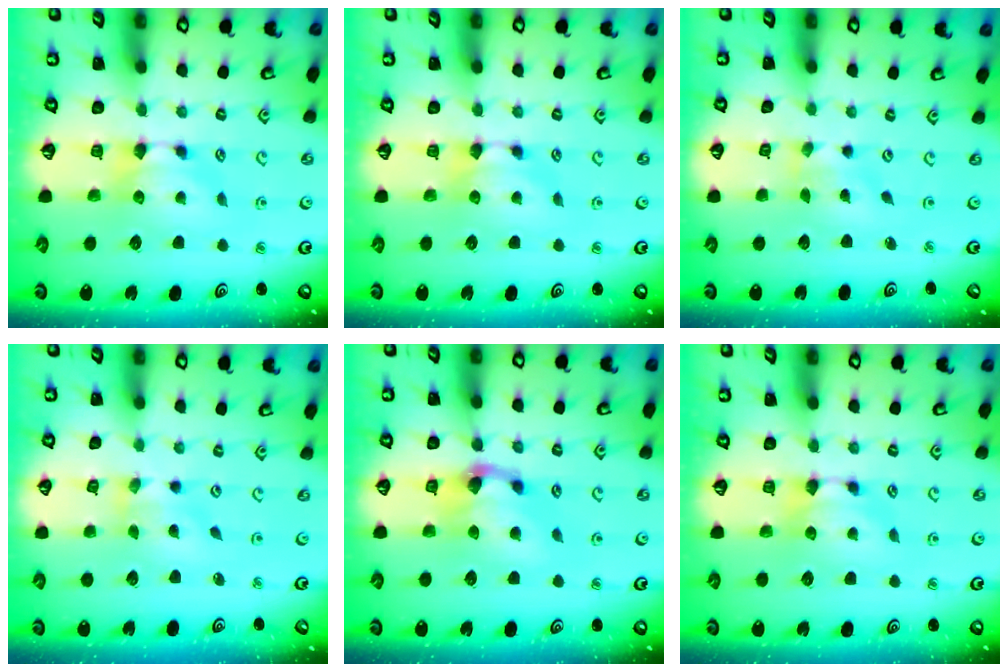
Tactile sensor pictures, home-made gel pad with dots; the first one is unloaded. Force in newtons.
{"total": 0.0}
{"total": 2.0, "press": 1.7, "slide": 1.0}
{"total": 1.0, "press": 0.2, "slide": 0.9}
{"total": 2.1, "press": 1.3, "slide": 1.7}
{"total": 0.0}